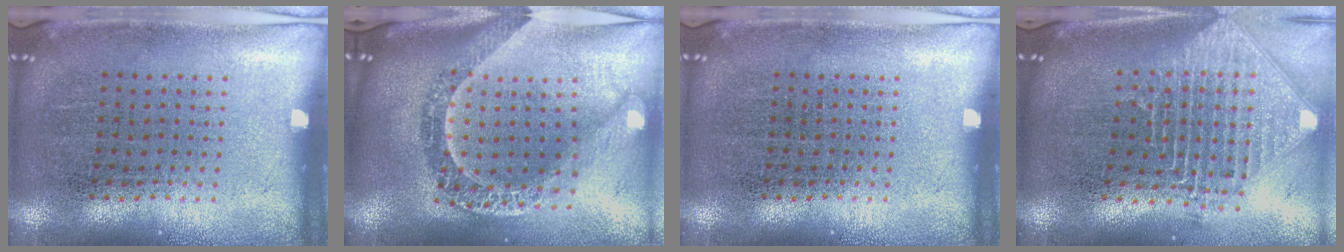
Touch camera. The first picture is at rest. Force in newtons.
{"total": 3.0, "press": 2.3, "slide": 1.9}
{"total": 0.0}
{"total": 2.4, "press": 1.8, "slide": 1.6}